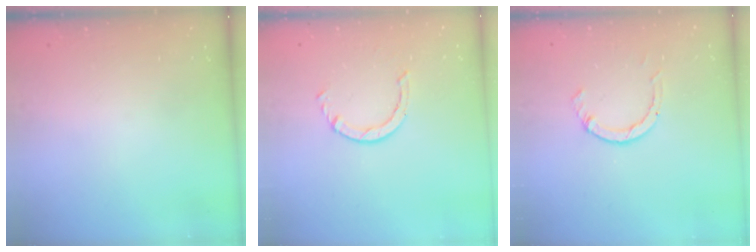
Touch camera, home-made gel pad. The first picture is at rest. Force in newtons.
{"total": 2.5, "press": 2.5, "slide": 0.3}
{"total": 2.3, "press": 2.3, "slide": 0.3}